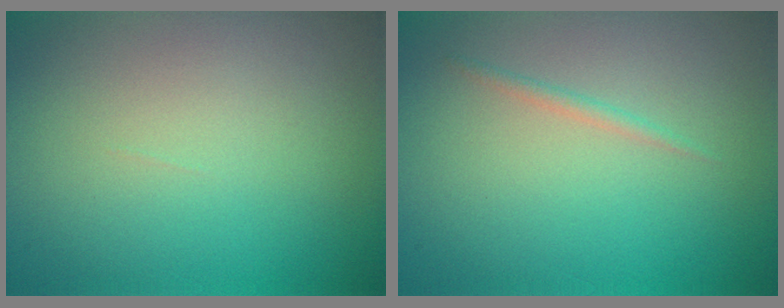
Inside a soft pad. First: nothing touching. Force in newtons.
{"total": 0.7, "press": 0.7, "slide": 0.1}